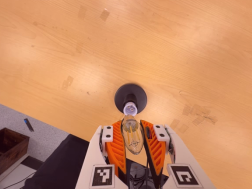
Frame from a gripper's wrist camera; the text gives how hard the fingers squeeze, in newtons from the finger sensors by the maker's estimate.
{"total": 21.7, "left": 24.3, "right": 19.1}